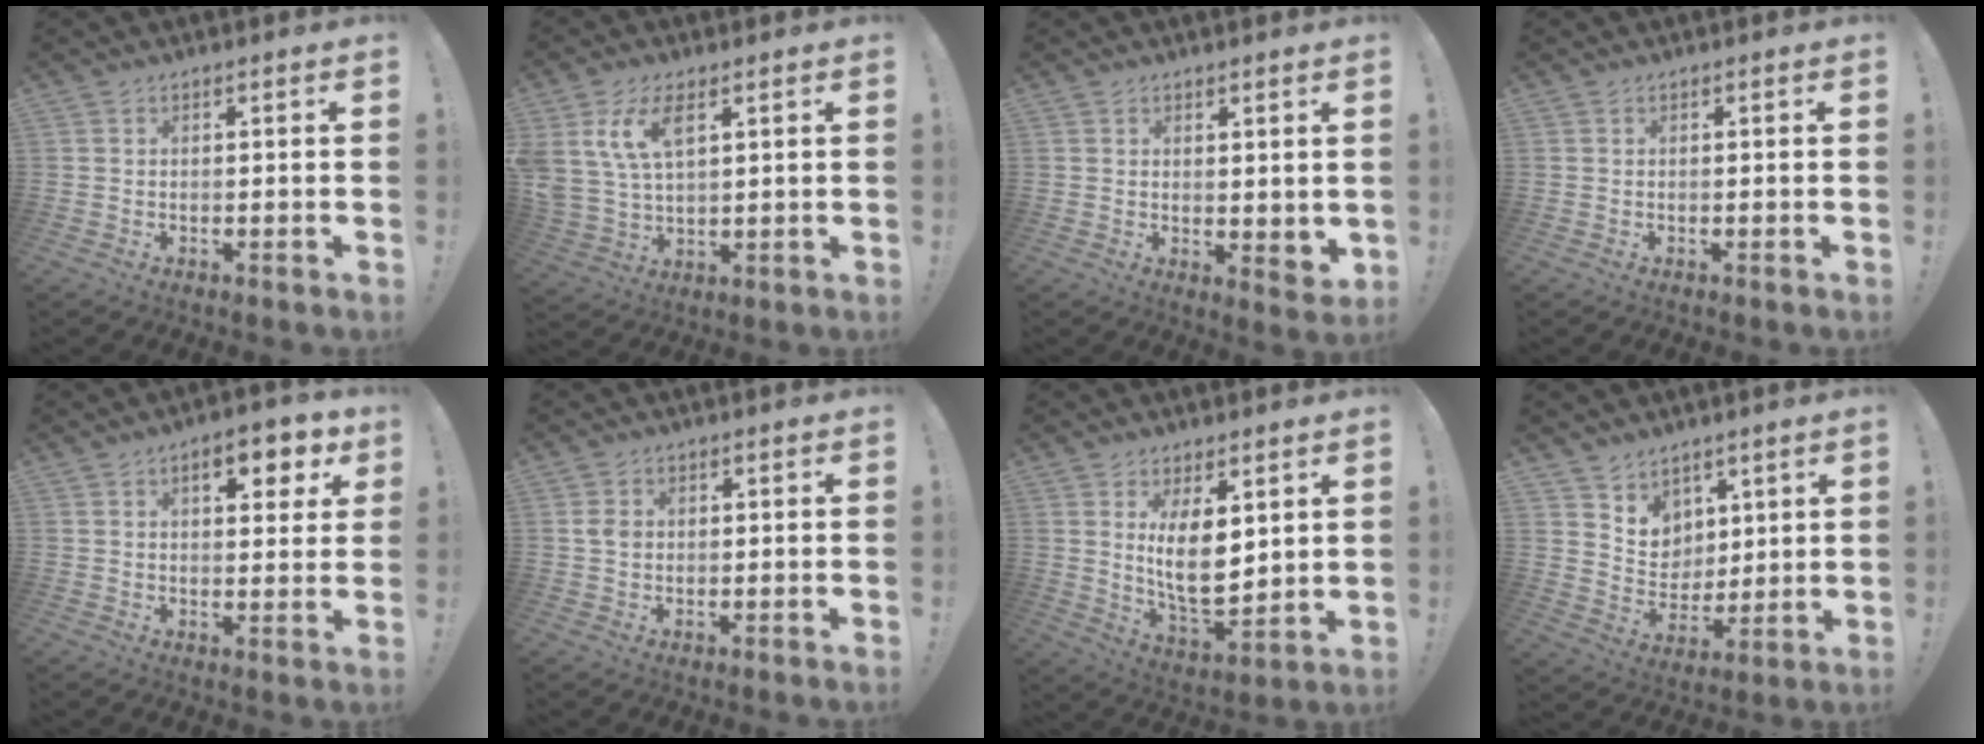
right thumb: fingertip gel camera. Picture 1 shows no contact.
{"total": 10.9, "force": [5.1, 6.0, 7.6], "torque": [-0.160, -0.012, 0.094]}
{"total": 3.5, "force": [2.6, 1.8, 1.6], "torque": [-0.008, -0.023, 0.047]}
{"total": 0.0}
{"total": 8.7, "force": [4.2, 3.8, 6.5], "torque": [-0.071, -0.014, 0.064]}
{"total": 2.6, "force": [0.2, 2.1, 1.6], "torque": [-0.028, 0.005, 0.003]}
{"total": 12.4, "force": [3.4, 6.1, 10.3], "torque": [-0.184, -0.040, 0.061]}
{"total": 7.5, "force": [5.5, 5.1, -0.1], "torque": [-0.013, -0.061, 0.114]}